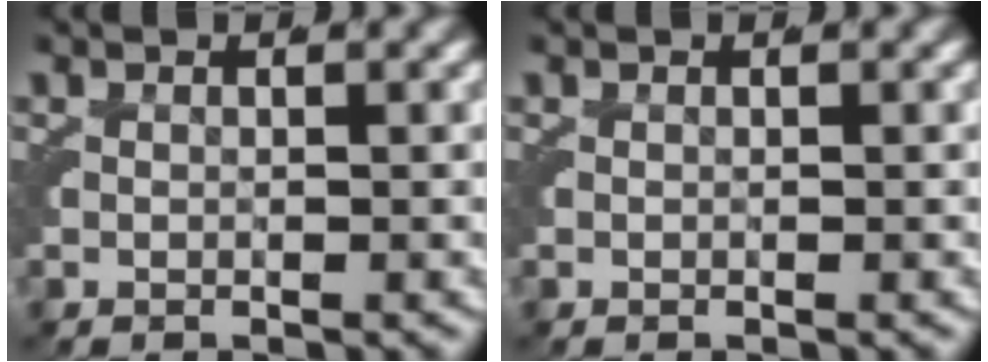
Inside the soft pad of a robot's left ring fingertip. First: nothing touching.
{"total": 0.0}